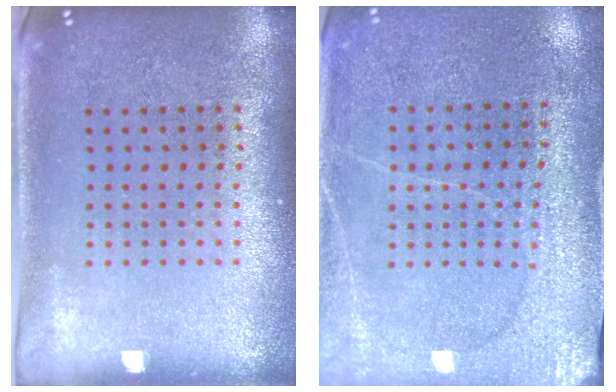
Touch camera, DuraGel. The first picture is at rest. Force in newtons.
{"total": 2.9, "press": 2.8, "slide": 0.4}